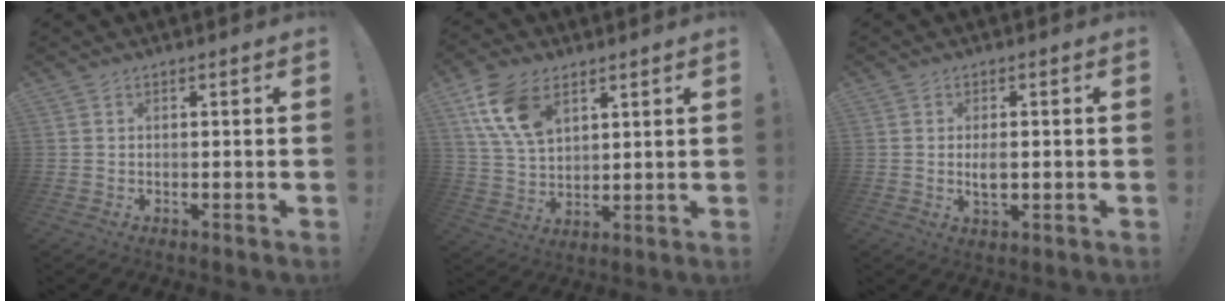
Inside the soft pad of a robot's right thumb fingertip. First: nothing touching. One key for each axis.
{"total": 13.9, "fx": 7.2, "fy": 8.4, "fz": 8.4, "tx": -0.169, "ty": -0.020, "tz": 0.140}
{"total": 3.6, "fx": -0.1, "fy": 1.9, "fz": 3.0, "tx": -0.045, "ty": -0.002, "tz": -0.005}